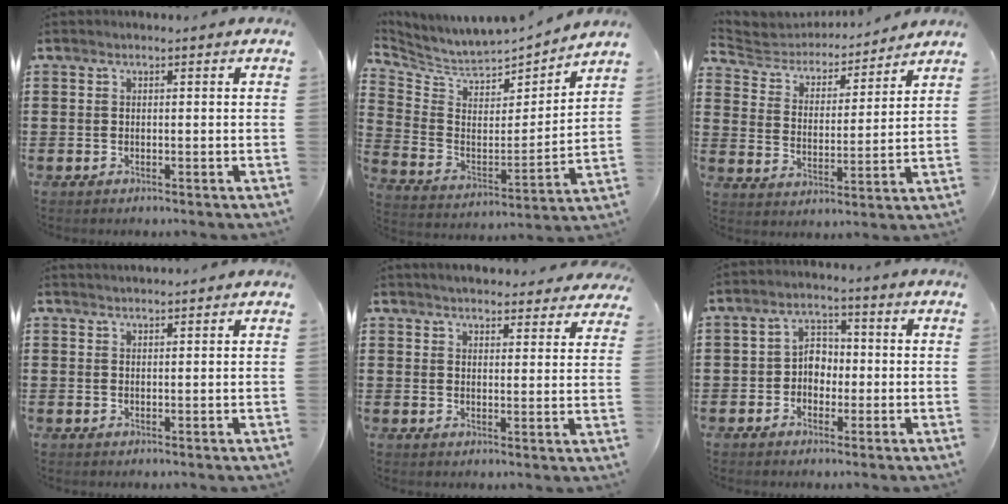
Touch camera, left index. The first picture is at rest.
{"total": 5.3, "force": [5.0, 1.7, 0.5], "torque": [-0.048, -0.046, 0.081]}
{"total": 4.2, "force": [4.1, 1.0, 0.2], "torque": [-0.033, -0.033, 0.064]}
{"total": 1.1, "force": [1.1, 0.0, 0.0], "torque": [-0.004, -0.001, 0.023]}
{"total": 4.0, "force": [3.9, 0.2, 0.6], "torque": [-0.017, -0.019, 0.069]}
{"total": 4.1, "force": [-0.9, 3.3, 2.3], "torque": [-0.044, 0.008, -0.024]}